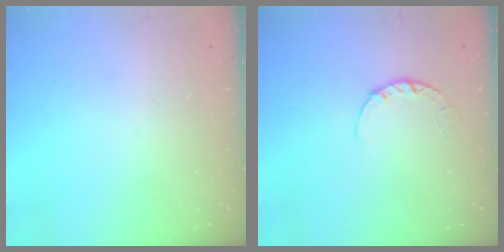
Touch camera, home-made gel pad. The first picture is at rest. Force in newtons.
{"total": 2.7, "press": 2.7, "slide": 0.4}